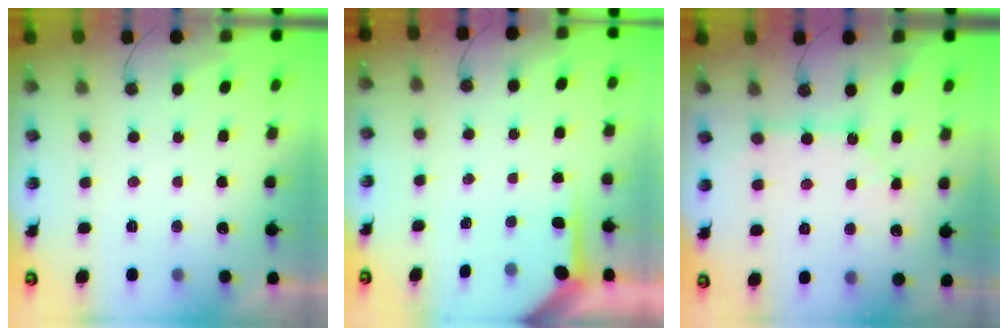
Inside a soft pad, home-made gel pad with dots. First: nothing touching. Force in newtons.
{"total": 4.0, "press": 4.0, "slide": 0.2}
{"total": 3.1, "press": 3.1, "slide": 0.1}